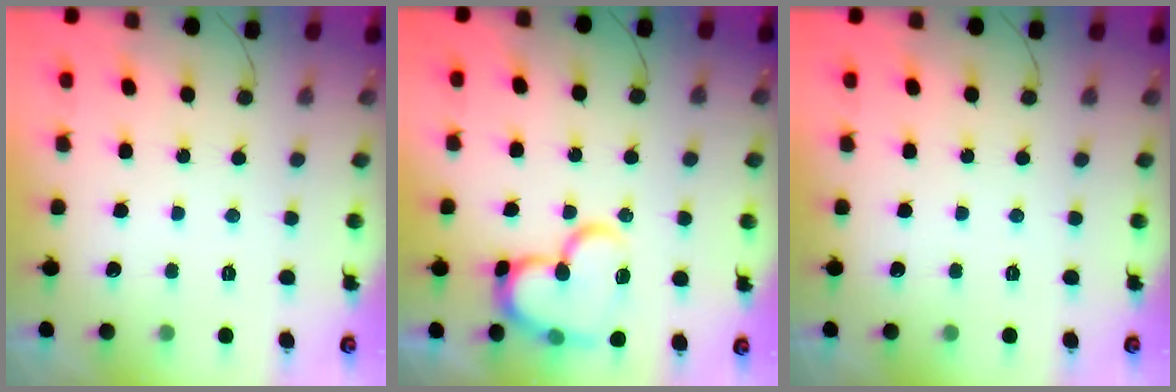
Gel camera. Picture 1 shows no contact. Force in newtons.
{"total": 17.6, "press": 17.5, "slide": 2.1}
{"total": 0.0}